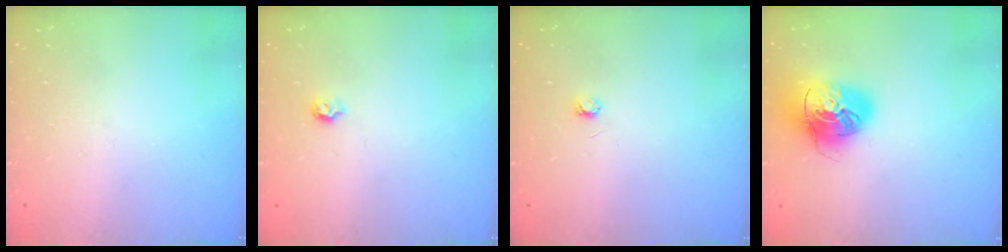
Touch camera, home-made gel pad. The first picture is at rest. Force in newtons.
{"total": 4.7, "press": 4.6, "slide": 0.5}
{"total": 2.9, "press": 2.9, "slide": 0.3}
{"total": 16.2, "press": 16.1, "slide": 2.0}